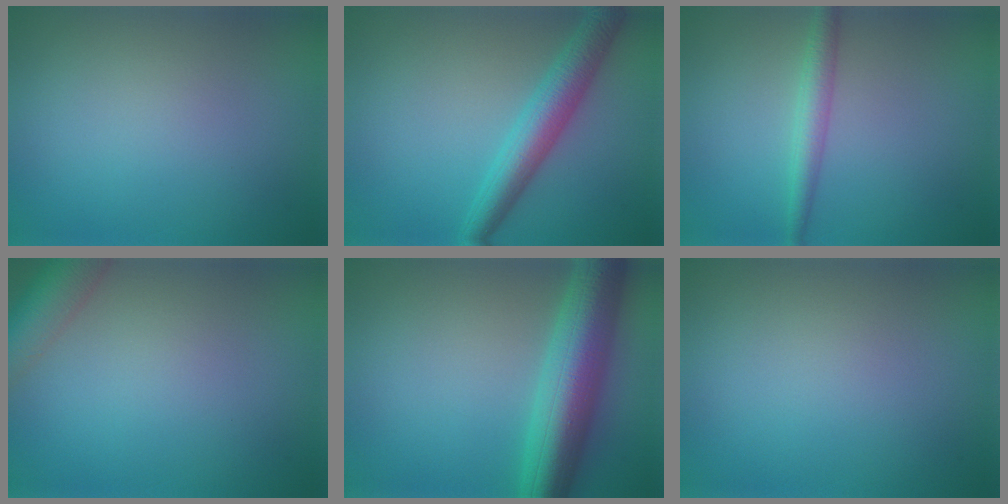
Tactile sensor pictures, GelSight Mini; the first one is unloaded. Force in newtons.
{"total": 4.6, "press": 4.6, "slide": 0.1}
{"total": 2.3, "press": 2.3, "slide": 0.1}
{"total": 4.9, "press": 4.8, "slide": 0.4}
{"total": 8.5, "press": 8.4, "slide": 0.1}
{"total": 0.0}